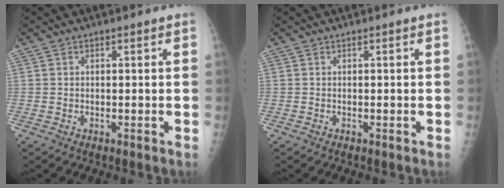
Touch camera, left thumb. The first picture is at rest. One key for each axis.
{"total": 0.0}